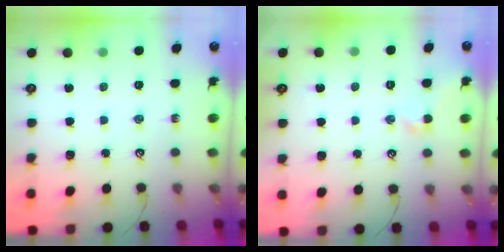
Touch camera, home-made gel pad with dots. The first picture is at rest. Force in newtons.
{"total": 0.9, "press": 0.8, "slide": 0.5}